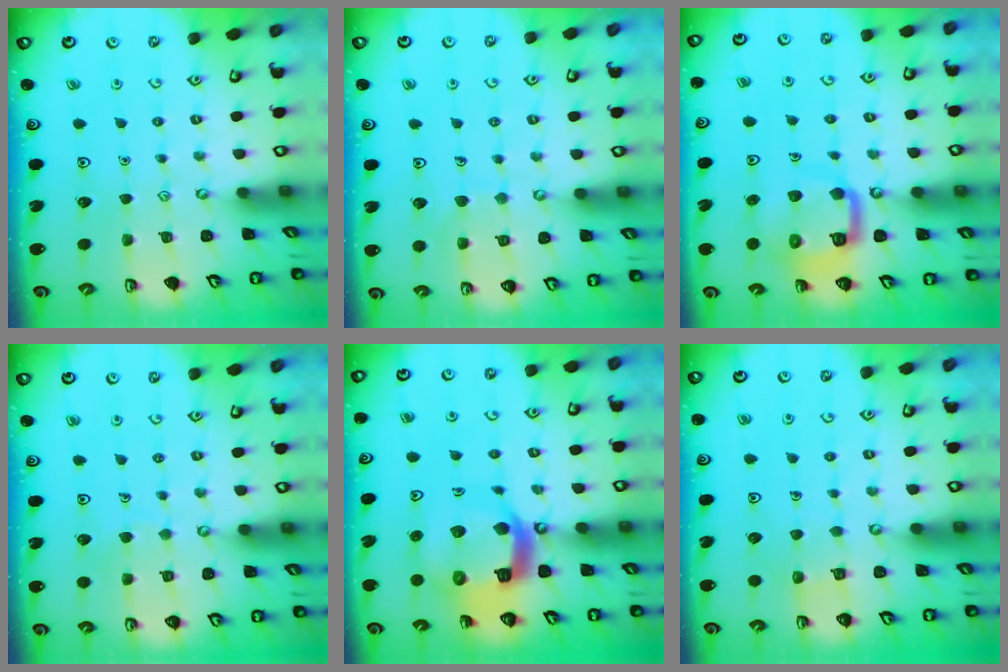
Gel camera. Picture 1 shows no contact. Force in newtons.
{"total": 6.5, "press": 6.5, "slide": 0.5}
{"total": 11.3, "press": 11.2, "slide": 1.4}
{"total": 3.7, "press": 3.7, "slide": 0.4}
{"total": 15.7, "press": 15.6, "slide": 1.7}
{"total": 3.5, "press": 3.4, "slide": 0.3}